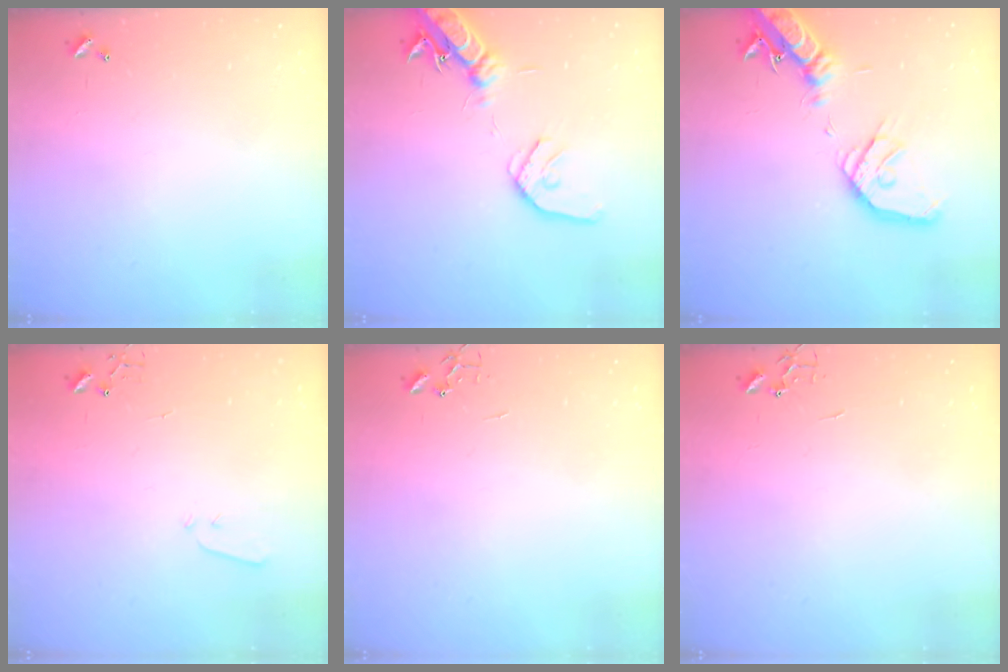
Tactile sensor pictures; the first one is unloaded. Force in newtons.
{"total": 16.5, "press": 16.2, "slide": 2.9}
{"total": 20.7, "press": 20.4, "slide": 3.6}
{"total": 3.6, "press": 3.5, "slide": 0.6}
{"total": 0.0}
{"total": 0.0}